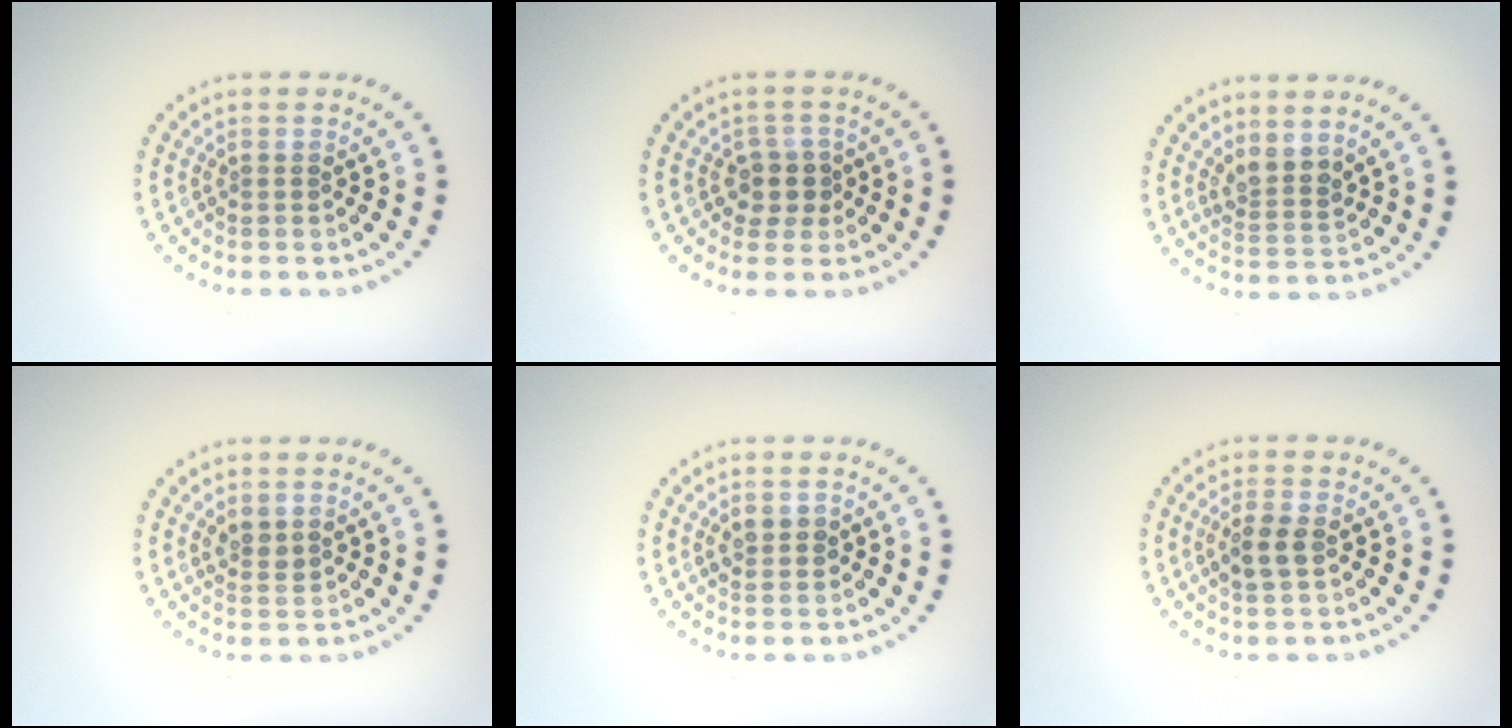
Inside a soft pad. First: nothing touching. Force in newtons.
{"total": 2.3, "press": 2.0, "slide": 1.2}
{"total": 2.2, "press": 1.8, "slide": 1.3}
{"total": 1.5, "press": 1.4, "slide": 0.6}
{"total": 1.5, "press": 1.5, "slide": 0.1}
{"total": 2.3, "press": 2.3, "slide": 0.5}